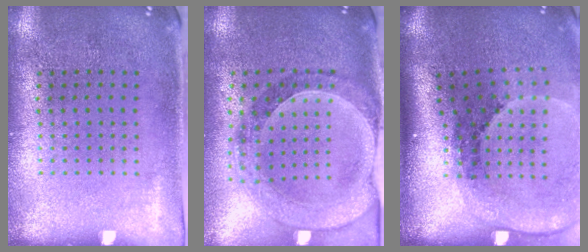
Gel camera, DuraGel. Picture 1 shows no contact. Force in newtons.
{"total": 1.5, "press": 1.5, "slide": 0.3}
{"total": 2.7, "press": 1.9, "slide": 2.0}